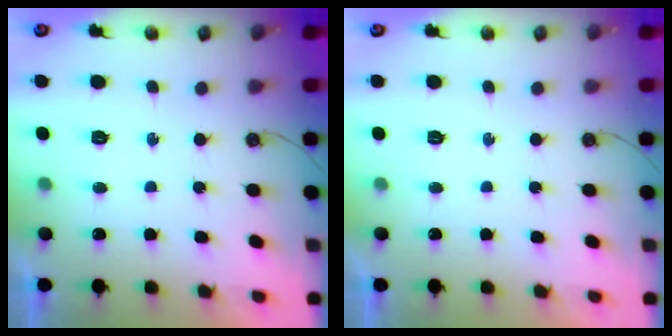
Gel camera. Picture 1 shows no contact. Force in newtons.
{"total": 0.0}